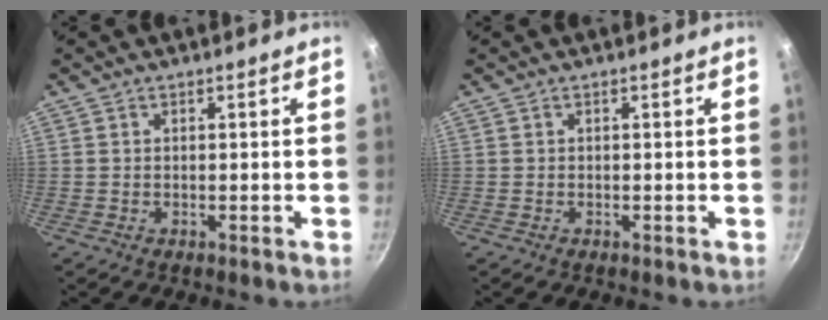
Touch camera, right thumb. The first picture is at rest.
{"total": 0.0}